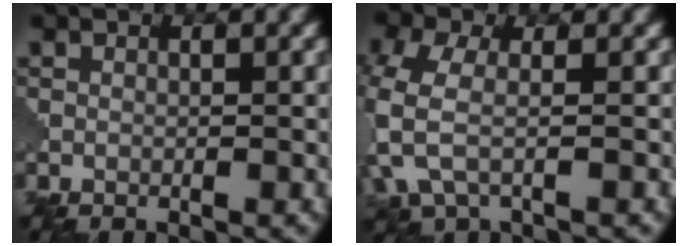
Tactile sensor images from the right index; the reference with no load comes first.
{"total": 5.3, "force": [-1.5, 2.6, 4.3], "torque": [-0.120, 0.000, -0.041]}